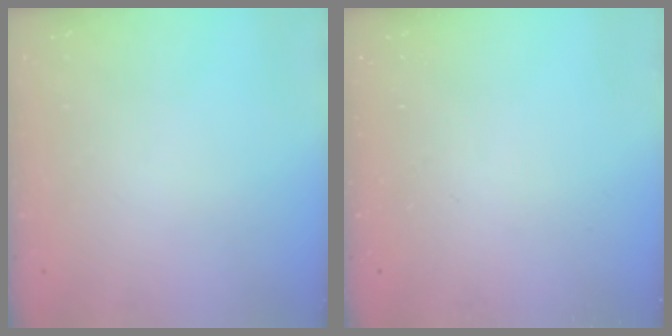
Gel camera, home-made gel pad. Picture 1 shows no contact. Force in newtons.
{"total": 0.0}